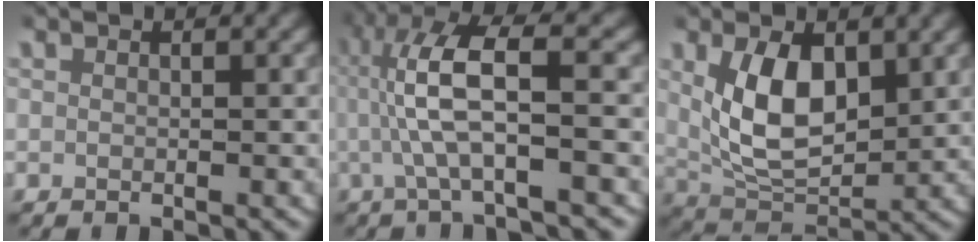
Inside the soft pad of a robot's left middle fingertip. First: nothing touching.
{"total": 6.8, "force": [0.2, 2.0, 6.5], "torque": [-0.126, 0.009, -0.003]}
{"total": 6.6, "force": [1.5, 4.0, 5.0], "torque": [-0.096, -0.009, 0.032]}